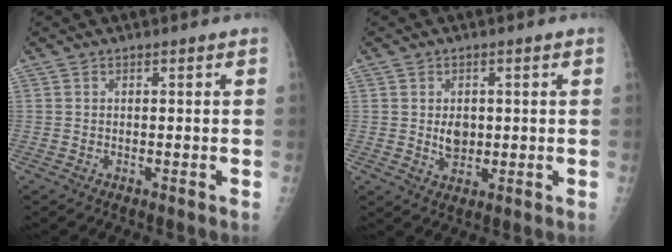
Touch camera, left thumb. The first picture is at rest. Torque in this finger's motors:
{"motor_torque": [0.15, -0.01, 0.34, 0.02, 0.01]}